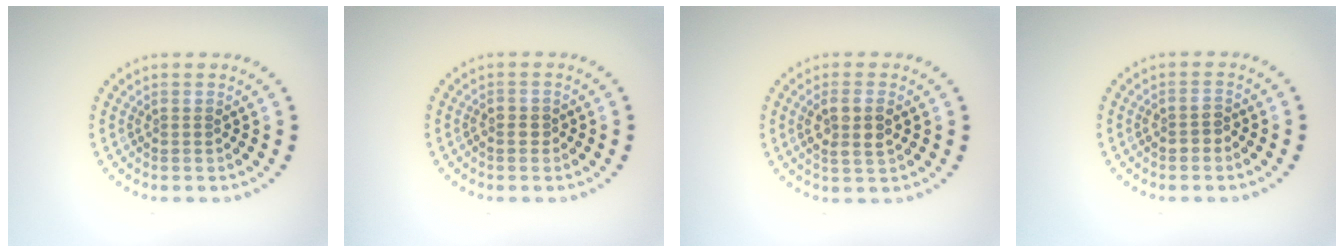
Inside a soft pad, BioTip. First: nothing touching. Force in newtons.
{"total": 0.9, "press": 0.8, "slide": 0.4}
{"total": 2.7, "press": 2.6, "slide": 0.8}
{"total": 1.4, "press": 1.3, "slide": 0.5}